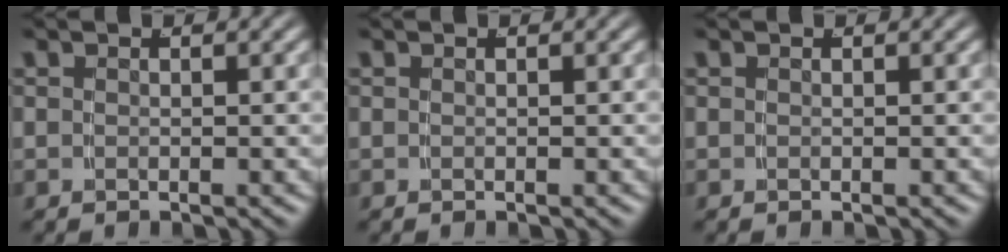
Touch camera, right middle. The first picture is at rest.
{"total": 0.0}
{"total": 0.0}